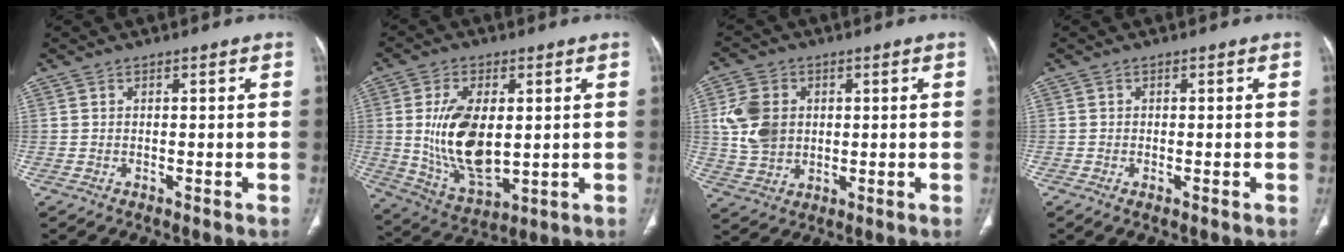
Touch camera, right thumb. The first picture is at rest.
{"total": 15.1, "force": [1.2, 8.1, 12.7], "torque": [-0.228, -0.019, 0.036]}
{"total": 9.6, "force": [1.6, 7.6, 5.6], "torque": [-0.096, -0.003, 0.035]}
{"total": 0.8, "force": [-0.4, 0.3, 0.6], "torque": [-0.014, -0.002, -0.006]}